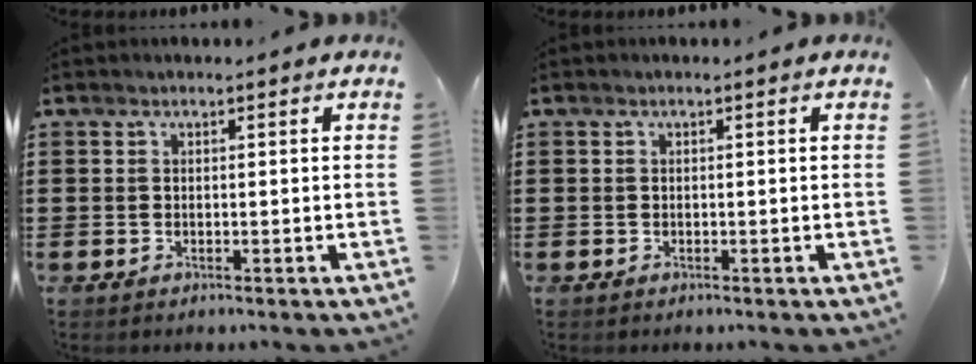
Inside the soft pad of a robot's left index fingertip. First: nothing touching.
{"total": 0.0}